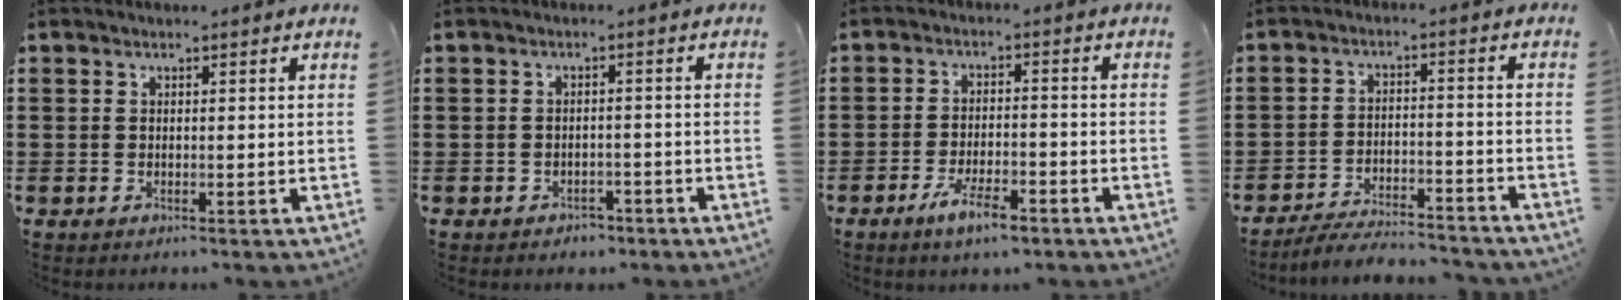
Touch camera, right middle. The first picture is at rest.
{"total": 1.7, "force": [-1.6, 0.6, -0.1], "torque": [-0.006, 0.003, -0.038]}
{"total": 5.8, "force": [-4.0, 1.5, 3.9], "torque": [-0.074, 0.001, -0.073]}
{"total": 5.3, "force": [-5.2, 0.4, 1.3], "torque": [-0.022, 0.003, -0.101]}